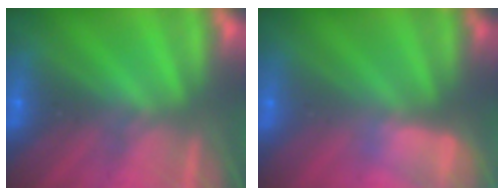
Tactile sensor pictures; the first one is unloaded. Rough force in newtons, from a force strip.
{"total": 3.0}